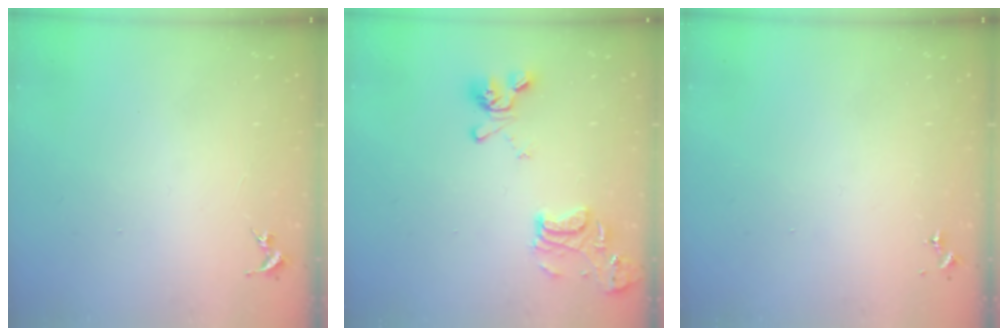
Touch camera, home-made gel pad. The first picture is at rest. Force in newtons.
{"total": 14.4, "press": 14.2, "slide": 2.0}
{"total": 0.0}